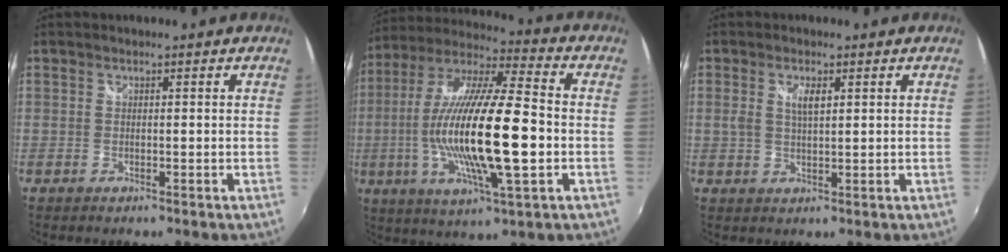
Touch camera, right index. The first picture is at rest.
{"total": 22.6, "force": [-3.2, 3.8, 22.0], "torque": [-0.407, -0.018, -0.060]}
{"total": 3.1, "force": [1.1, 1.2, 2.7], "torque": [-0.050, -0.001, 0.018]}